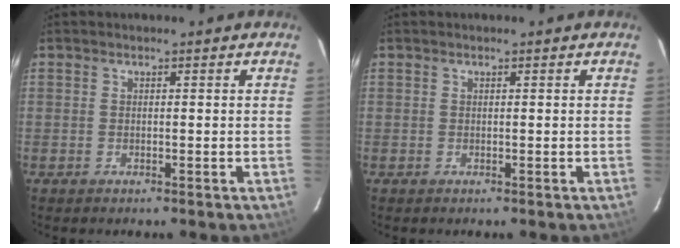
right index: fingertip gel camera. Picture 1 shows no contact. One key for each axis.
{"total": 0.0}